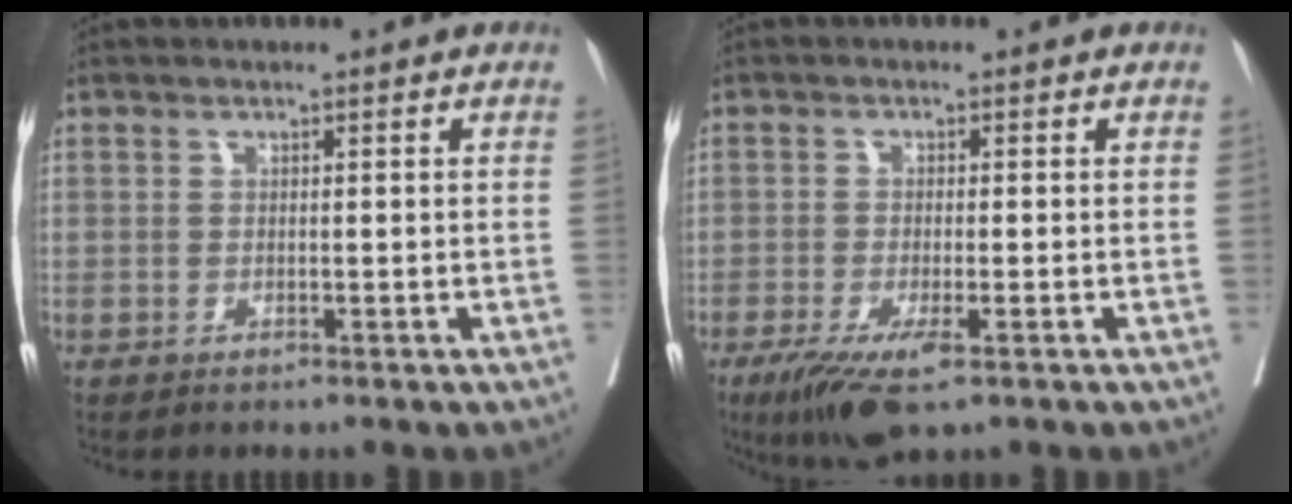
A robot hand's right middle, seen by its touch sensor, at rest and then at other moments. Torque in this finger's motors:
{"motor_torque": [1.20, -0.92, 0.23, 0.07]}